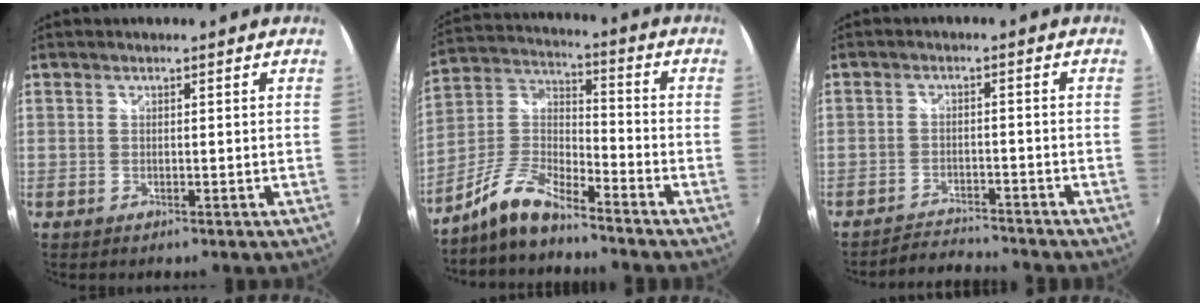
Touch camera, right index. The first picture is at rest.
{"total": 9.7, "force": [-7.8, 2.1, 5.4], "torque": [-0.132, 0.019, -0.160]}
{"total": 5.8, "force": [-5.8, 0.4, 0.5], "torque": [-0.033, 0.001, -0.098]}